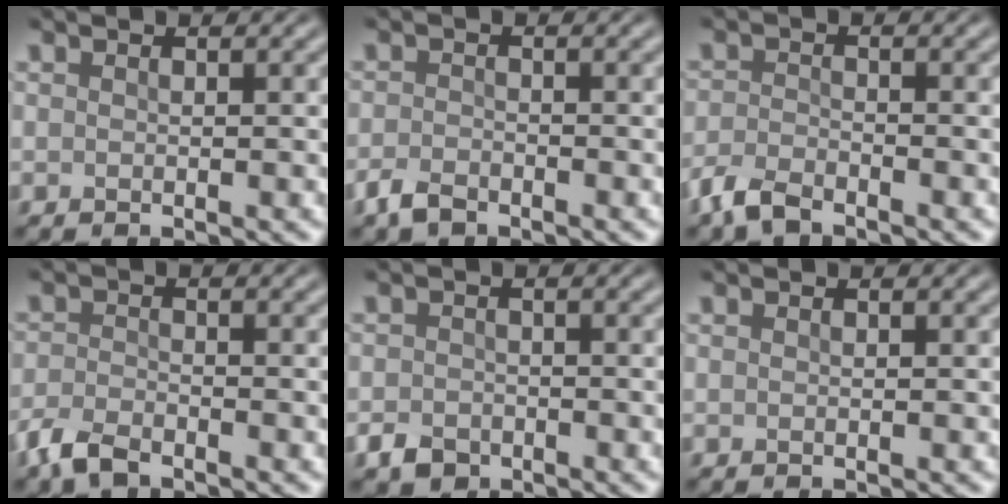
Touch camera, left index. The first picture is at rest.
{"total": 2.0, "force": [-1.6, 0.9, 0.9], "torque": [-0.020, -0.001, -0.037]}
{"total": 2.8, "force": [-2.3, 0.9, 1.3], "torque": [-0.031, -0.004, -0.055]}
{"total": 3.0, "force": [-2.3, 1.1, 1.5], "torque": [-0.035, -0.005, -0.057]}
{"total": 2.1, "force": [-1.3, 1.4, 0.7], "torque": [-0.009, 0.000, -0.030]}
{"total": 0.0}